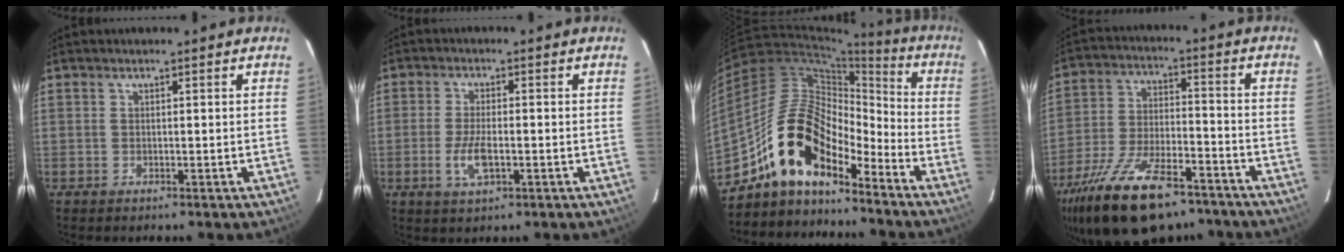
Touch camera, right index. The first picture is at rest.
{"total": 5.5, "force": [-1.7, 1.9, 4.8], "torque": [-0.103, -0.006, -0.033]}
{"total": 15.6, "force": [-11.5, 6.4, 8.4], "torque": [-0.148, 0.018, -0.222]}
{"total": 22.3, "force": [-16.1, 8.7, 12.7], "torque": [-0.252, -0.027, -0.258]}